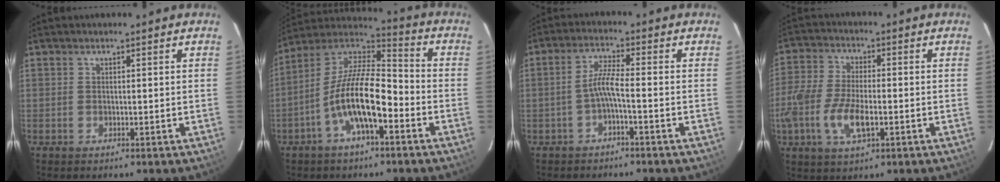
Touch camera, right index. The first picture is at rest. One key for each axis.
{"total": 14.5, "fx": -5.8, "fy": 4.8, "fz": 12.4, "tx": -0.242, "ty": 0.004, "tz": -0.116}
{"total": 3.7, "fx": -1.7, "fy": -0.1, "fz": 3.2, "tx": -0.073, "ty": 0.008, "tz": -0.033}
{"total": 10.8, "fx": -3.7, "fy": 4.7, "fz": 9.0, "tx": -0.197, "ty": -0.005, "tz": -0.074}